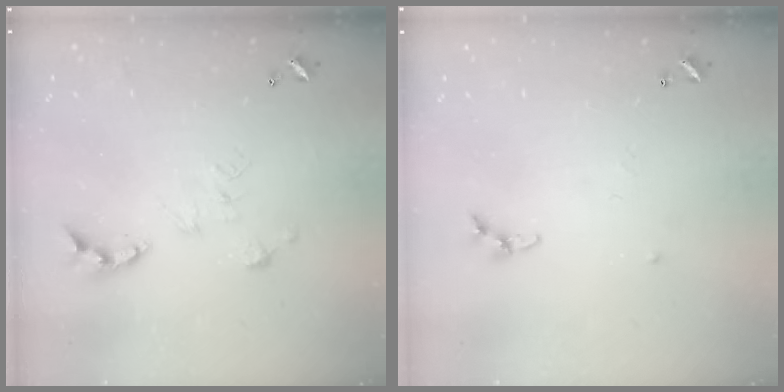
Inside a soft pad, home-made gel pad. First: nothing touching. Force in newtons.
{"total": 5.3, "press": 5.2, "slide": 0.7}